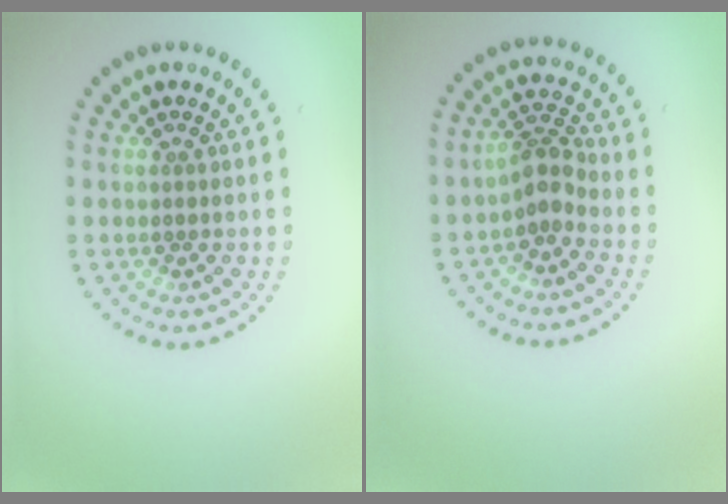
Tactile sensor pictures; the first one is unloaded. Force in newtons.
{"total": 2.5, "press": 2.0, "slide": 1.6}